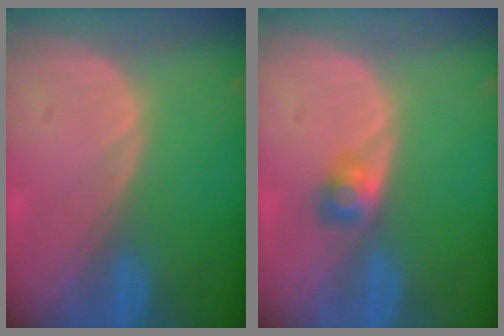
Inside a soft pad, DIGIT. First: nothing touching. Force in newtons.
{"total": 2.5, "press": 2.4, "slide": 0.7}